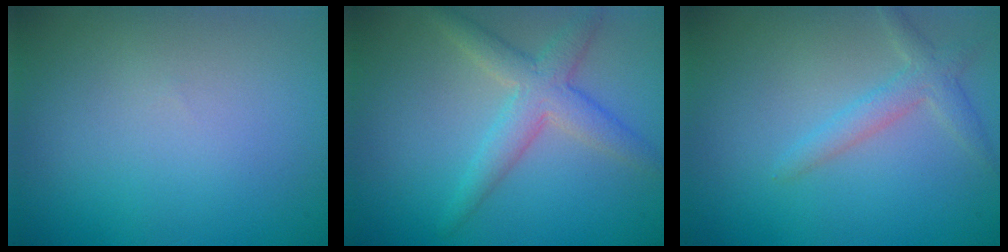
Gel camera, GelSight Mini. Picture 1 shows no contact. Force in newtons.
{"total": 3.8, "press": 3.8, "slide": 0.1}
{"total": 2.2, "press": 2.2, "slide": 0.1}